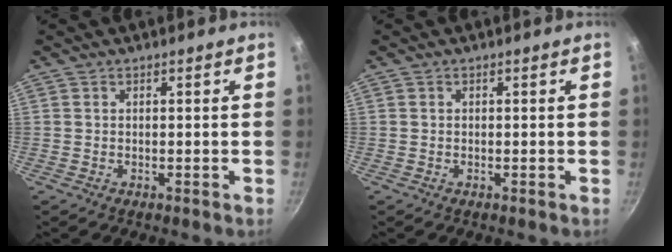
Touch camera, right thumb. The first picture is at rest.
{"total": 0.0}